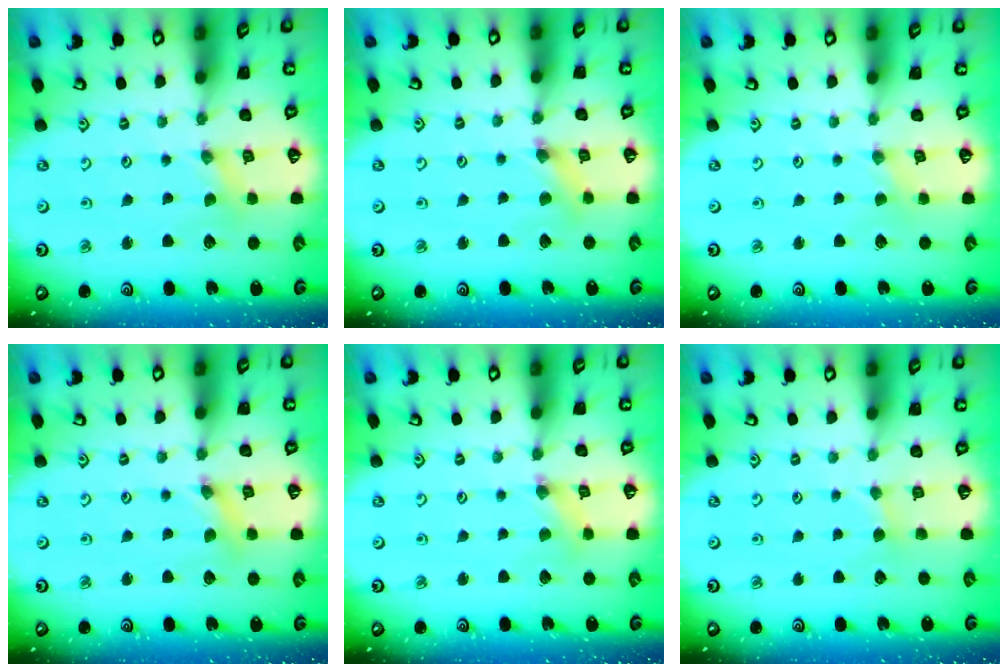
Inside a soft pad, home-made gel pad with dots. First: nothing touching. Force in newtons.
{"total": 3.4, "press": 3.4, "slide": 0.3}
{"total": 0.0}
{"total": 2.3, "press": 2.3, "slide": 0.3}
{"total": 1.4, "press": 1.3, "slide": 0.3}
{"total": 1.6, "press": 1.5, "slide": 0.2}